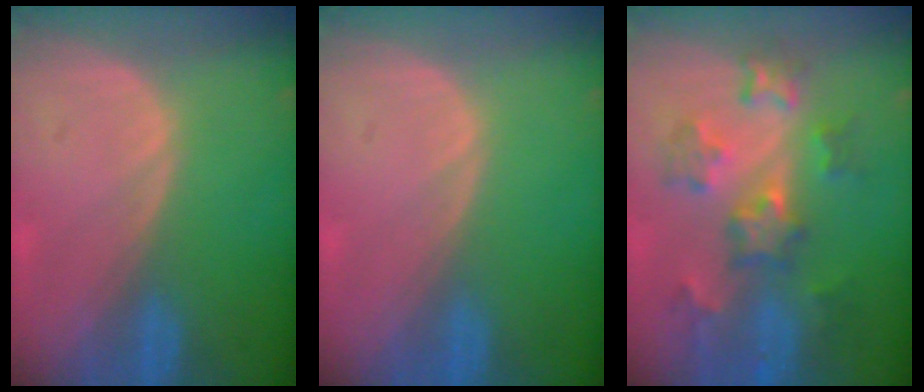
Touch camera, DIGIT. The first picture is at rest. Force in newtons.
{"total": 0.0}
{"total": 7.7, "press": 7.6, "slide": 1.2}